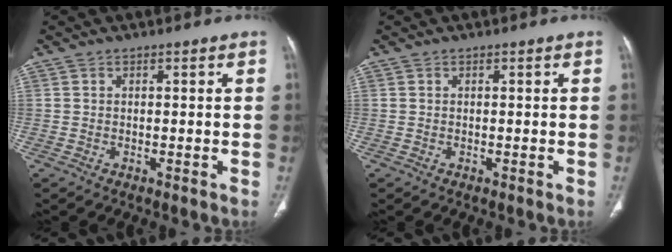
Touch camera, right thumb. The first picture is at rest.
{"total": 0.0}